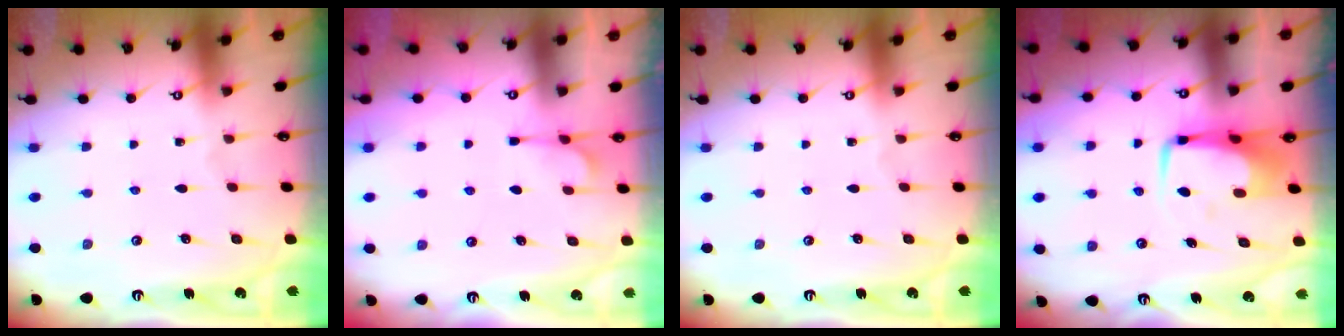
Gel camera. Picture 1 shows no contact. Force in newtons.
{"total": 5.9, "press": 5.7, "slide": 1.4}
{"total": 0.0}
{"total": 7.5, "press": 7.3, "slide": 1.5}